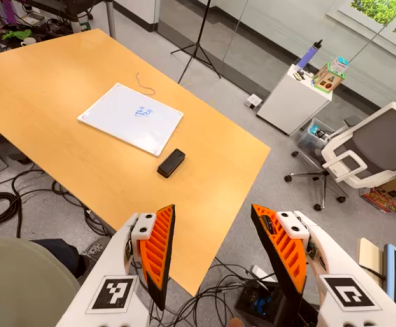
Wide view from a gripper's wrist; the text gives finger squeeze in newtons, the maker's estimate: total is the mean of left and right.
{"total": 0.0}